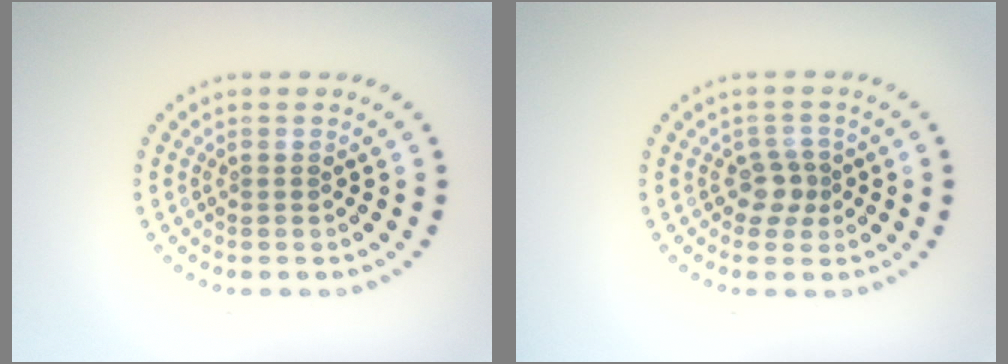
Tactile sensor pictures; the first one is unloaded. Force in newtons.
{"total": 1.9, "press": 1.5, "slide": 1.1}